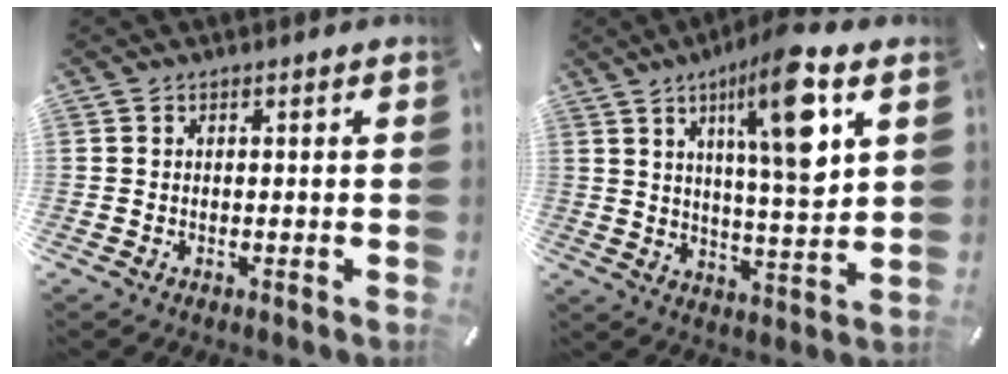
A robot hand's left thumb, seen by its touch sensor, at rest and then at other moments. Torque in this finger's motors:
{"motor_torque": [2.54, 2.46, 1.38, -1.39, 0.57]}